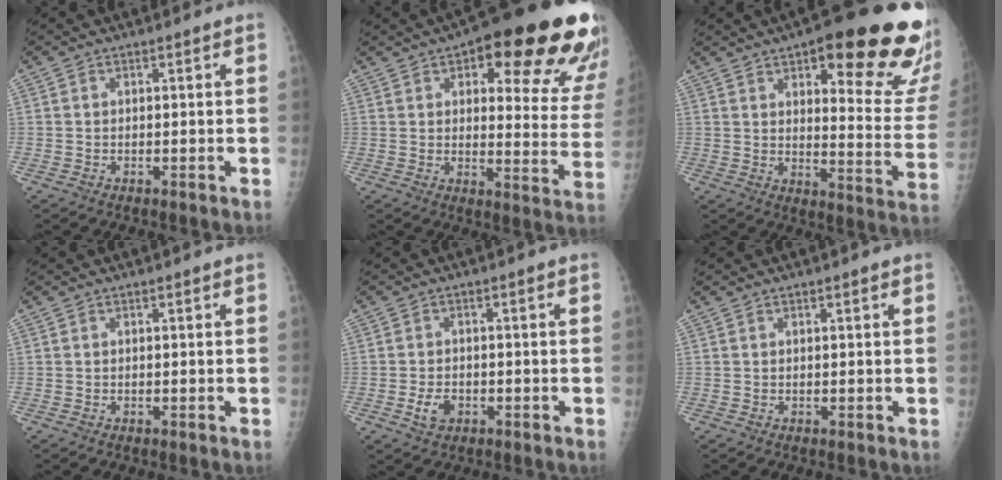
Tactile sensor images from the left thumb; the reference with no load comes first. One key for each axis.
{"total": 25.4, "fx": 14.9, "fy": 8.4, "fz": 18.7, "tx": -0.193, "ty": -0.052, "tz": 0.181}
{"total": 25.3, "fx": 14.0, "fy": 7.1, "fz": 19.9, "tx": -0.206, "ty": -0.062, "tz": 0.185}
{"total": 0.0}
{"total": 3.4, "fx": -1.3, "fy": 2.3, "fz": 2.1, "tx": -0.036, "ty": 0.006, "tz": -0.021}
{"total": 0.5, "fx": 0.3, "fy": 0.1, "fz": 0.4, "tx": -0.006, "ty": 0.001, "tz": 0.004}